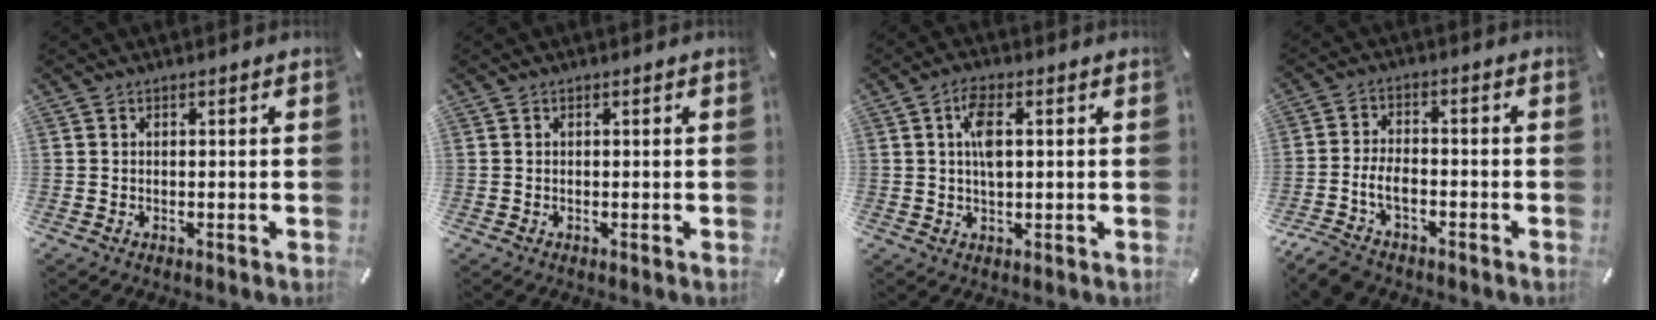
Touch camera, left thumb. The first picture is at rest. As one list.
[{"total": 0.0}, {"total": 5.3, "force": [1.1, 2.2, 4.7], "torque": [-0.106, 0.007, 0.014]}, {"total": 6.7, "force": [-3.6, 3.6, 4.3], "torque": [-0.096, 0.012, -0.069]}]